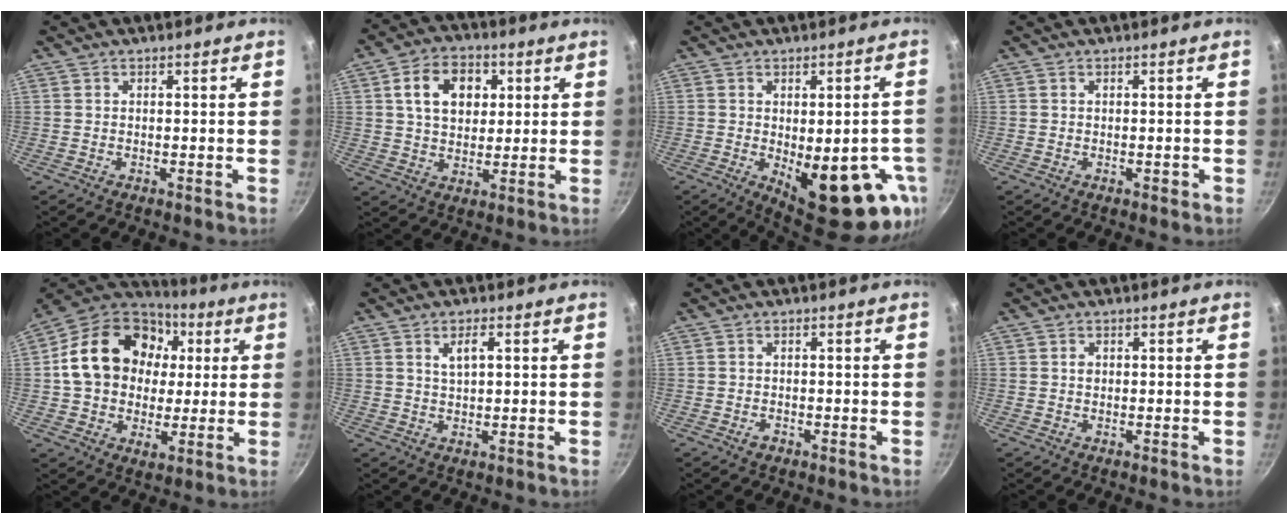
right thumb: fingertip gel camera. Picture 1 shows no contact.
{"total": 11.2, "force": [3.1, 8.1, 7.1], "torque": [-0.093, 0.004, 0.045]}
{"total": 18.8, "force": [-5.5, 7.9, 16.1], "torque": [-0.158, -0.015, -0.053]}
{"total": 0.8, "force": [-0.2, 0.5, 0.6], "torque": [-0.004, 0.003, -0.003]}
{"total": 22.5, "force": [3.9, 17.2, 14.1], "torque": [-0.224, 0.019, 0.059]}
{"total": 3.5, "force": [1.3, 1.4, 2.9], "torque": [-0.050, 0.000, 0.025]}
{"total": 1.4, "force": [-0.7, 0.9, 0.7], "torque": [-0.011, 0.005, -0.013]}
{"total": 1.0, "force": [0.2, 0.9, 0.5], "torque": [-0.006, 0.004, 0.003]}